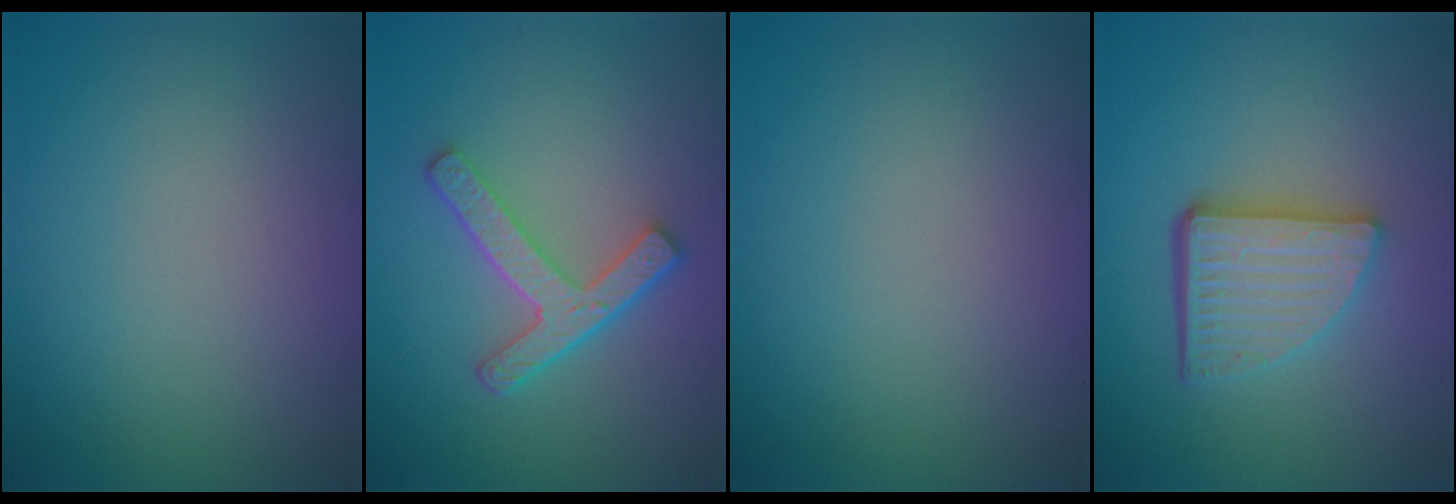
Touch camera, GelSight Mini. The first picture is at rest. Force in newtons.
{"total": 4.3, "press": 3.3, "slide": 2.7}
{"total": 0.0}
{"total": 5.4, "press": 3.7, "slide": 3.9}